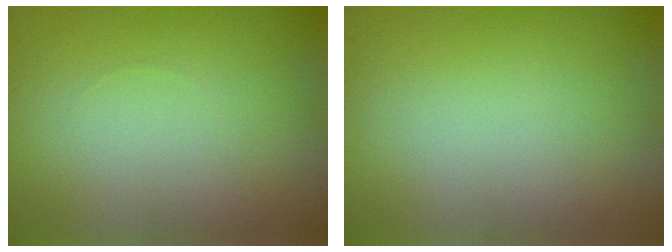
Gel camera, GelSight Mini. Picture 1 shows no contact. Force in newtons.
{"total": 0.0}